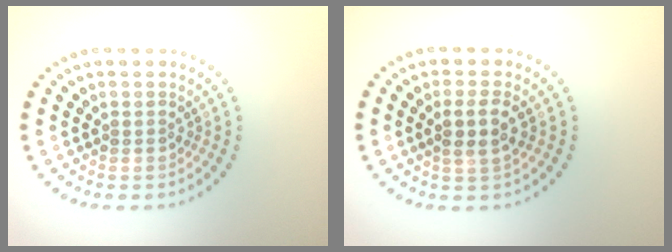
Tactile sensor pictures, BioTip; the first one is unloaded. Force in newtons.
{"total": 2.3, "press": 2.1, "slide": 0.9}